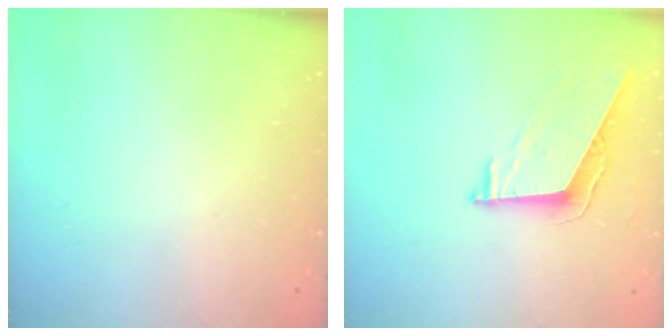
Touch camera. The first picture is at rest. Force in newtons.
{"total": 8.5, "press": 8.2, "slide": 2.2}